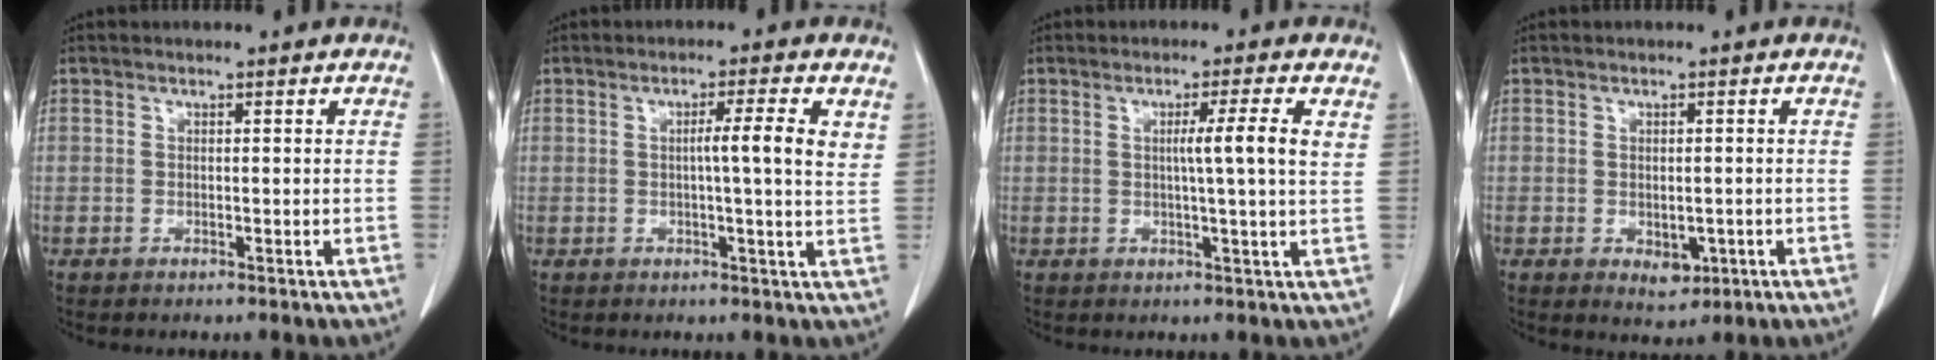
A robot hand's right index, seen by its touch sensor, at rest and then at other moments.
{"total": 5.5, "force": [1.4, -0.3, 5.3], "torque": [-0.075, 0.003, 0.015]}
{"total": 5.3, "force": [1.3, -0.9, 5.0], "torque": [-0.077, -0.002, 0.016]}
{"total": 3.2, "force": [-1.0, 2.0, 2.3], "torque": [-0.029, -0.002, -0.002]}